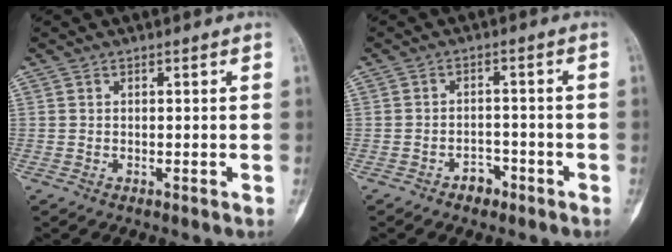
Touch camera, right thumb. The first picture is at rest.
{"total": 3.1, "force": [-2.1, 2.0, 1.2], "torque": [-0.008, 0.020, -0.029]}